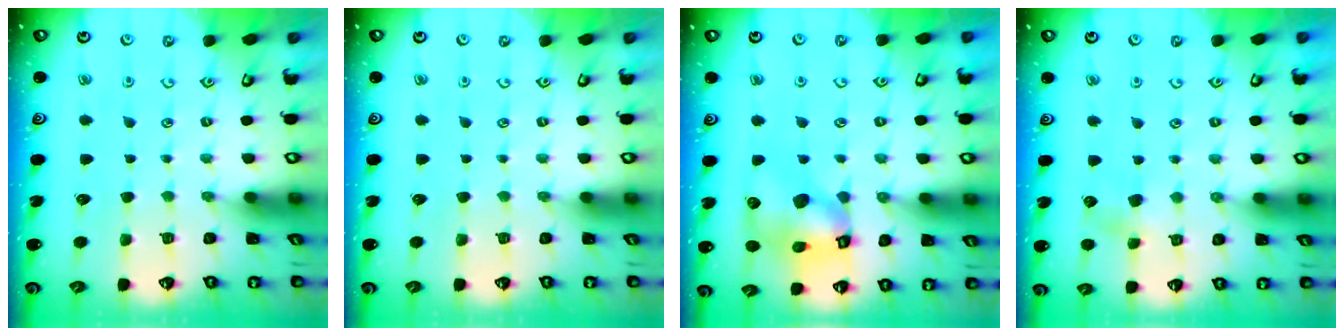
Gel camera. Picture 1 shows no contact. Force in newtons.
{"total": 0.0}
{"total": 11.6, "press": 11.5, "slide": 1.7}
{"total": 4.2, "press": 4.1, "slide": 0.6}